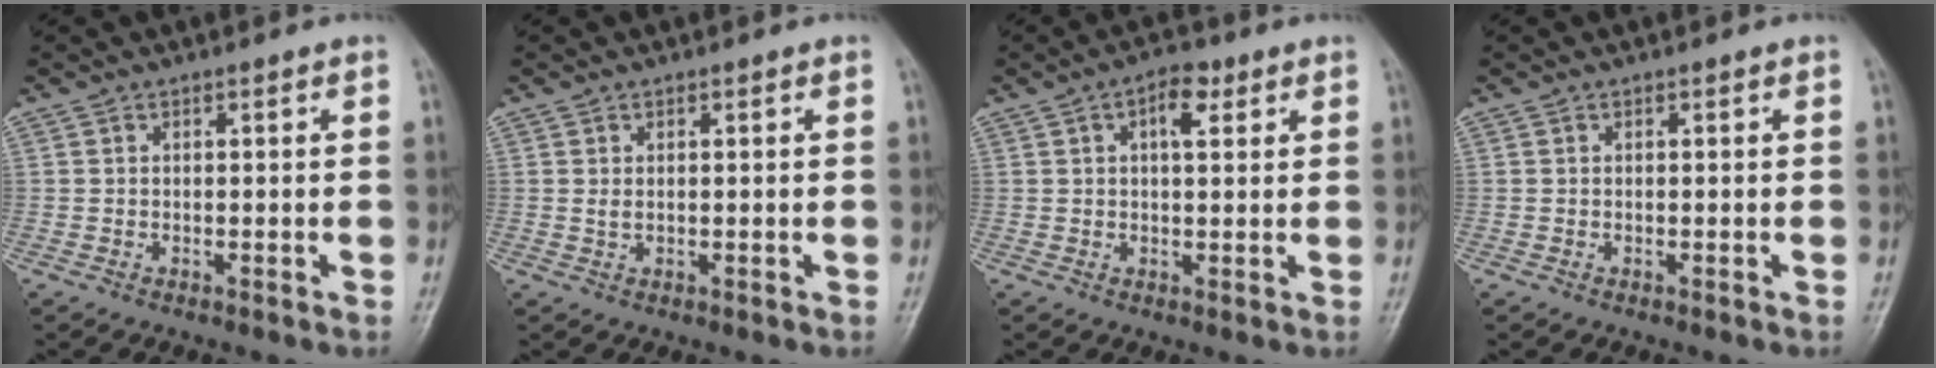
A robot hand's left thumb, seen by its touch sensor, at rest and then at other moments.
{"total": 0.9, "force": [0.2, 0.5, 0.8], "torque": [-0.016, 0.003, 0.010]}
{"total": 5.0, "force": [2.0, 2.5, 3.8], "torque": [-0.048, 0.002, 0.025]}
{"total": 0.0}